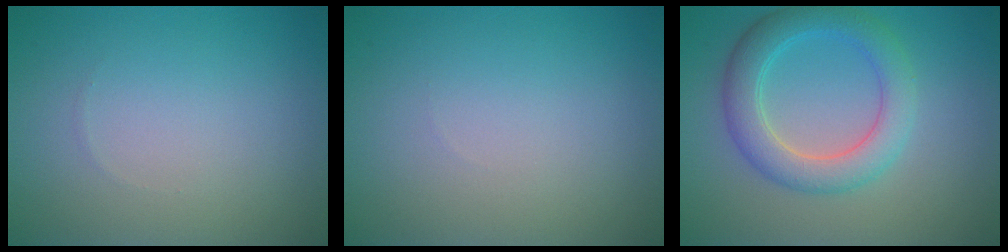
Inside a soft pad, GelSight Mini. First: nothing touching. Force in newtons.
{"total": 0.0}
{"total": 4.7, "press": 4.7, "slide": 0.1}